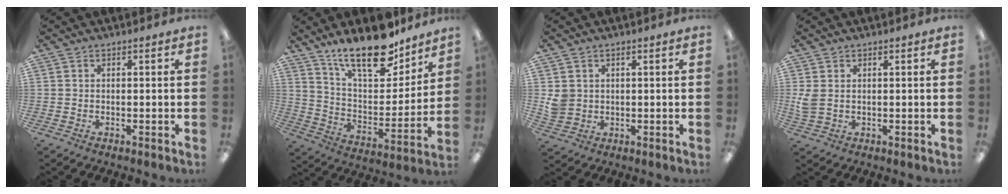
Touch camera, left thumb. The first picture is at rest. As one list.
[{"total": 20.3, "force": [15.2, 7.5, 11.1], "torque": [-0.180, -0.099, 0.263]}, {"total": 3.7, "force": [1.0, 3.5, 0.9], "torque": [-0.017, 0.002, 0.020]}, {"total": 3.4, "force": [0.8, 2.3, 2.3], "torque": [-0.045, -0.001, 0.012]}]